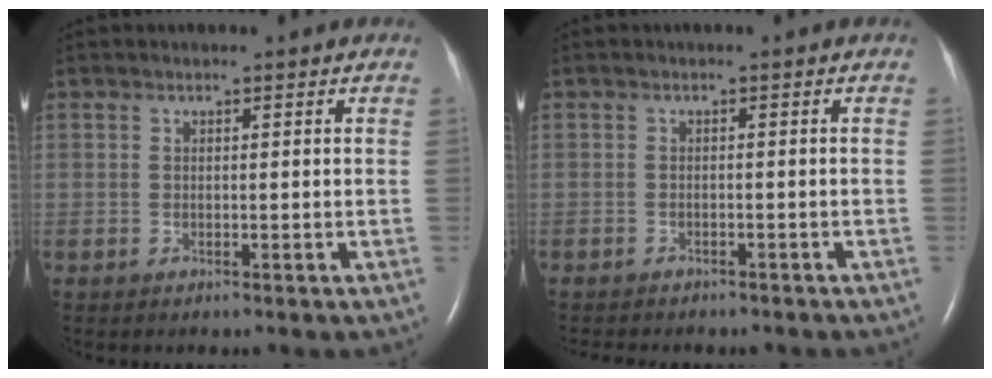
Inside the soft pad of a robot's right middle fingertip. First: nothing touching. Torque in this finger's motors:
{"motor_torque": [0.06, -0.12, 0.16, 0.03]}